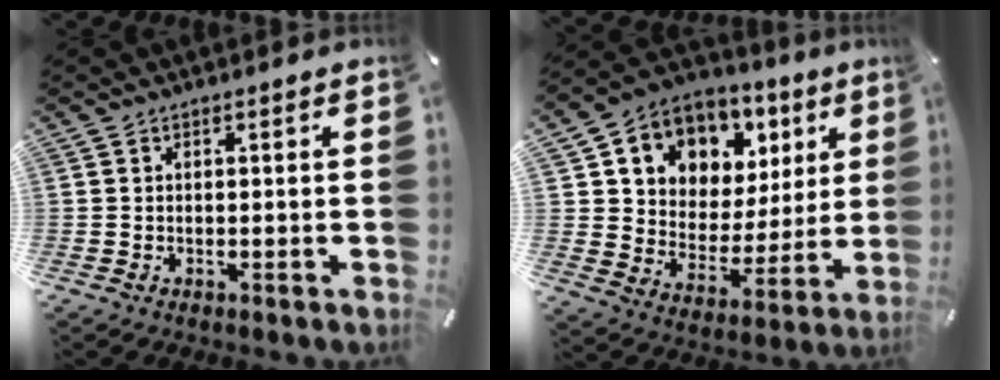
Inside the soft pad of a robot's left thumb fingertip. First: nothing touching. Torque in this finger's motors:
{"motor_torque": [1.85, 1.88, 1.49, -1.28, 0.23]}